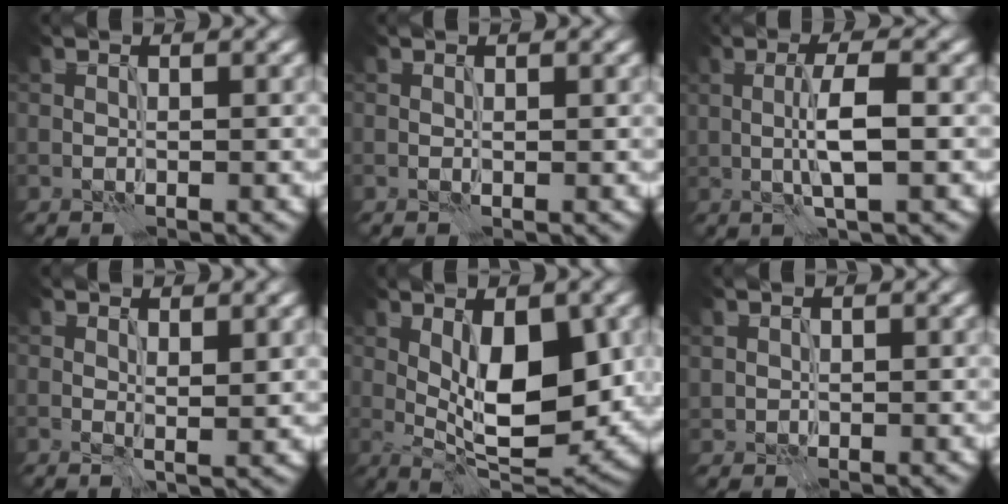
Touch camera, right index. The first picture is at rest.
{"total": 0.0}
{"total": 3.8, "force": [-0.2, 0.7, 3.7], "torque": [-0.069, 0.004, -0.003]}
{"total": 1.6, "force": [0.9, 0.4, 1.3], "torque": [-0.020, -0.005, 0.017]}
{"total": 10.0, "force": [0.8, 3.9, 9.1], "torque": [-0.132, 0.000, 0.014]}
{"total": 0.8, "force": [0.5, 0.6, 0.0], "torque": [-0.001, -0.002, 0.014]}